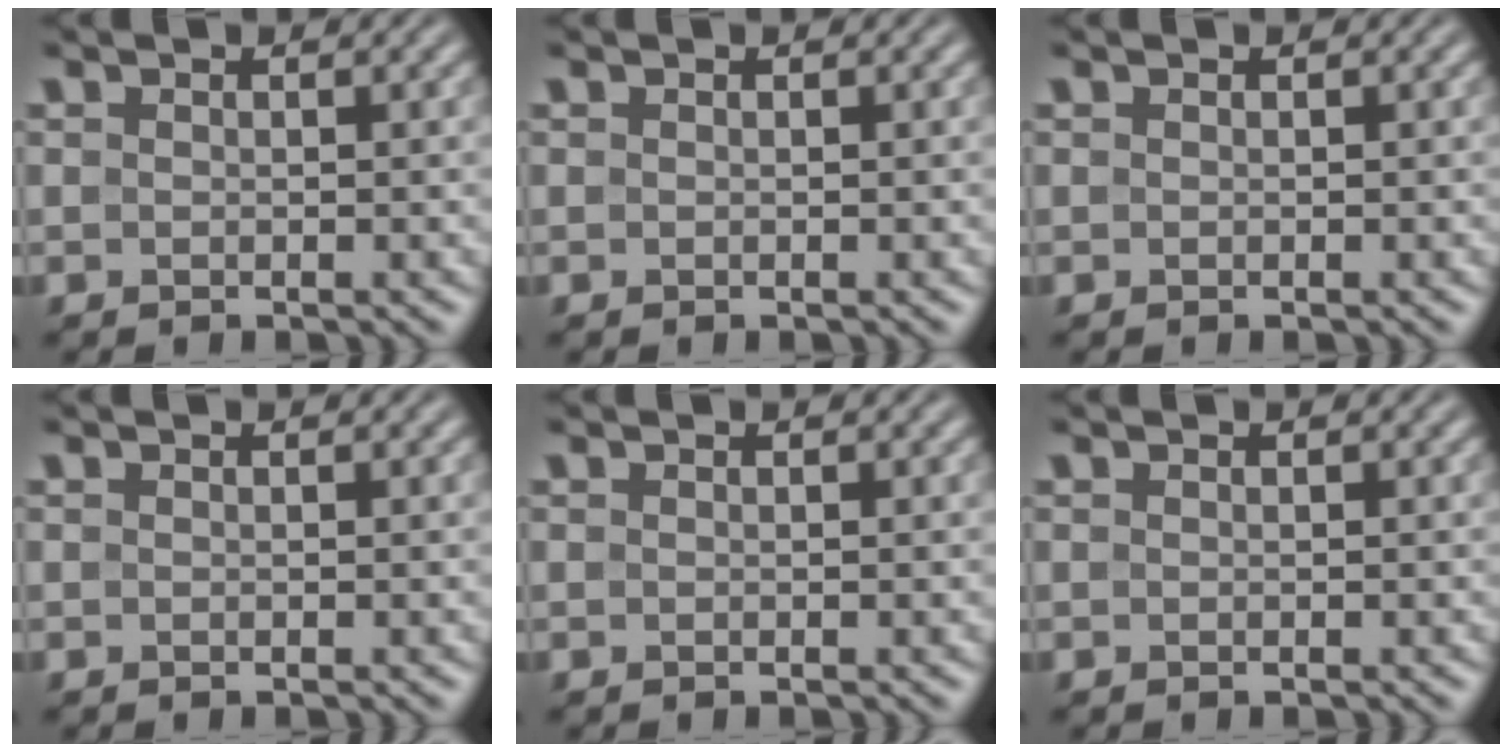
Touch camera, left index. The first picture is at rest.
{"total": 0.0}
{"total": 0.0}
{"total": 0.0}
{"total": 0.0}
{"total": 0.0}